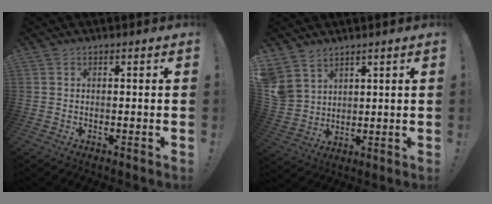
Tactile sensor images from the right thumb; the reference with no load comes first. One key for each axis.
{"total": 6.6, "fx": 4.8, "fy": 4.4, "fz": 1.4, "tx": -0.041, "ty": -0.031, "tz": 0.101}